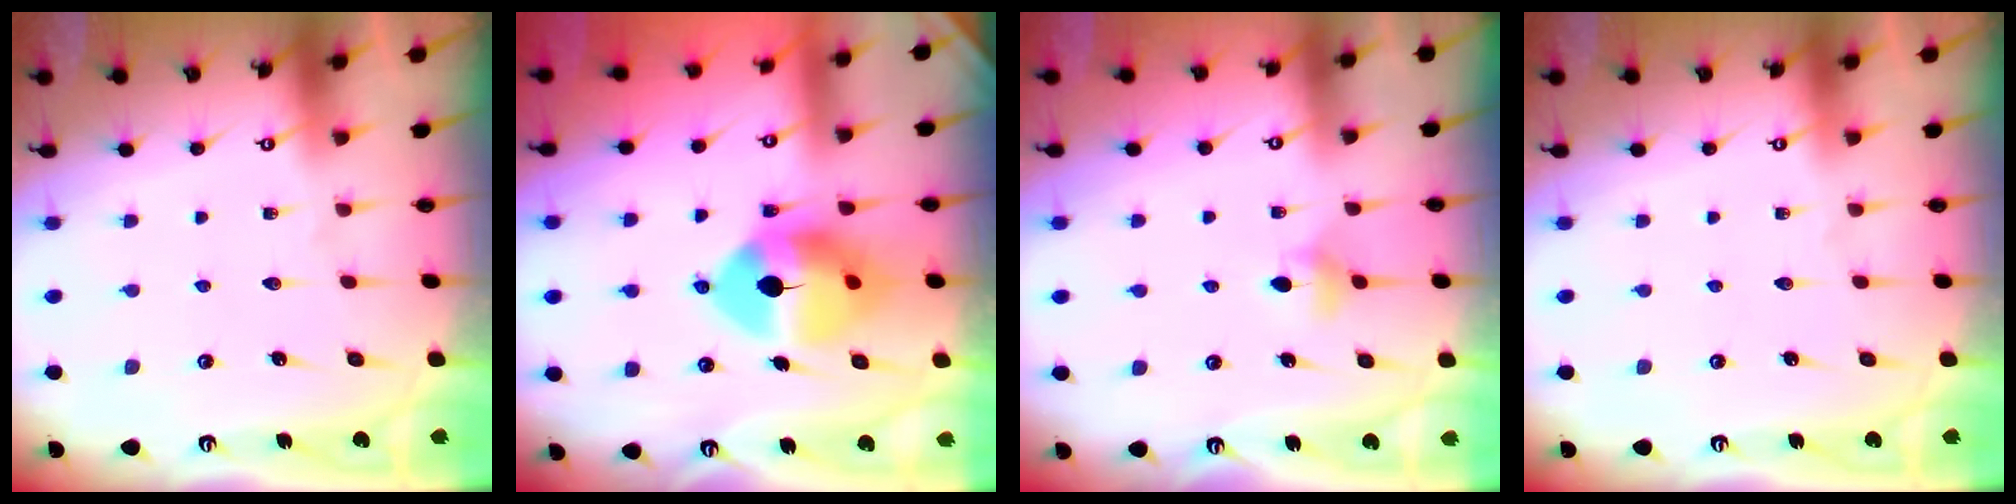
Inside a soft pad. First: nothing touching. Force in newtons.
{"total": 12.9, "press": 12.8, "slide": 1.6}
{"total": 4.3, "press": 4.2, "slide": 0.7}
{"total": 0.0}